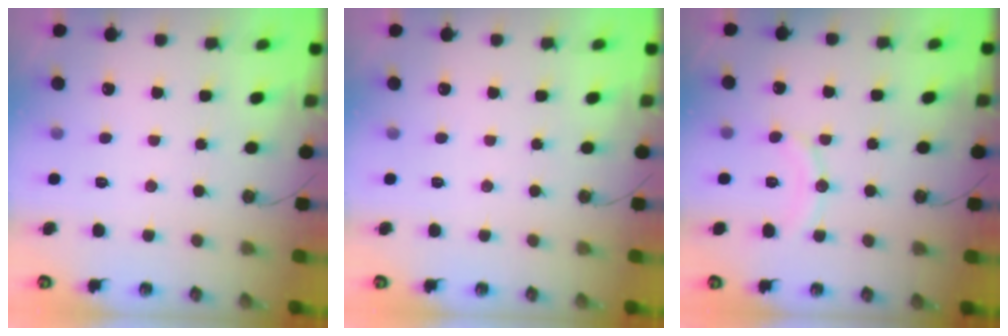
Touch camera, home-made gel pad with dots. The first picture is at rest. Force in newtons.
{"total": 0.0}
{"total": 8.3, "press": 8.3, "slide": 0.9}